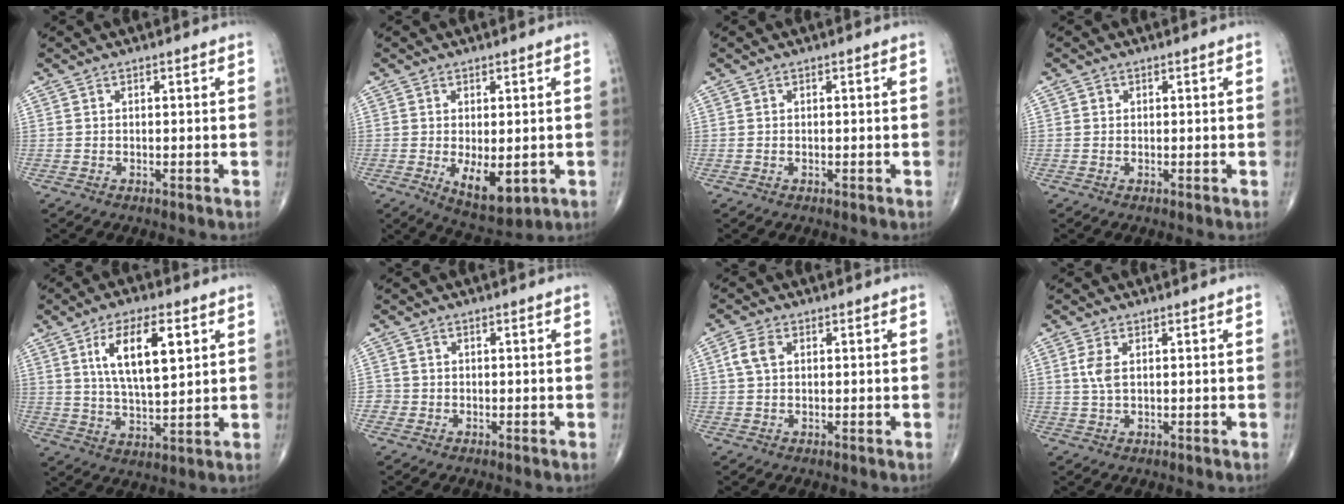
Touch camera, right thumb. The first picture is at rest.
{"total": 7.6, "force": [-1.3, 3.6, 6.5], "torque": [-0.086, -0.017, -0.007]}
{"total": 0.0}
{"total": 0.6, "force": [0.1, 0.6, 0.1], "torque": [0.001, 0.002, 0.001]}
{"total": 12.5, "force": [4.4, 4.9, 10.7], "torque": [-0.176, -0.016, 0.084]}
{"total": 2.0, "force": [-0.6, 1.9, 0.0], "torque": [0.013, 0.007, -0.016]}
{"total": 3.7, "force": [0.9, 2.4, 2.7], "torque": [-0.061, 0.008, 0.015]}
{"total": 3.3, "force": [0.7, 1.6, 2.8], "torque": [-0.067, 0.002, 0.016]}